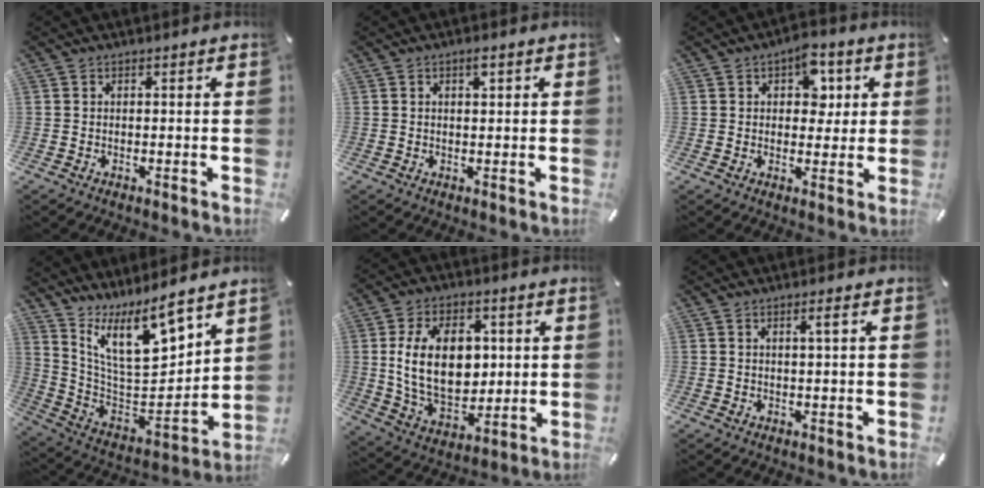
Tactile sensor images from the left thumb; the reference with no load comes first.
{"total": 2.0, "force": [0.8, 0.8, 1.6], "torque": [-0.027, 0.000, 0.010]}
{"total": 8.0, "force": [2.7, 5.3, 5.4], "torque": [-0.058, -0.004, 0.040]}
{"total": 15.7, "force": [11.1, 6.3, 9.1], "torque": [-0.155, -0.099, 0.198]}
{"total": 16.9, "force": [2.2, 11.4, 12.3], "torque": [-0.239, 0.004, 0.038]}
{"total": 2.2, "force": [0.8, 0.0, 2.1], "torque": [-0.041, -0.001, 0.011]}